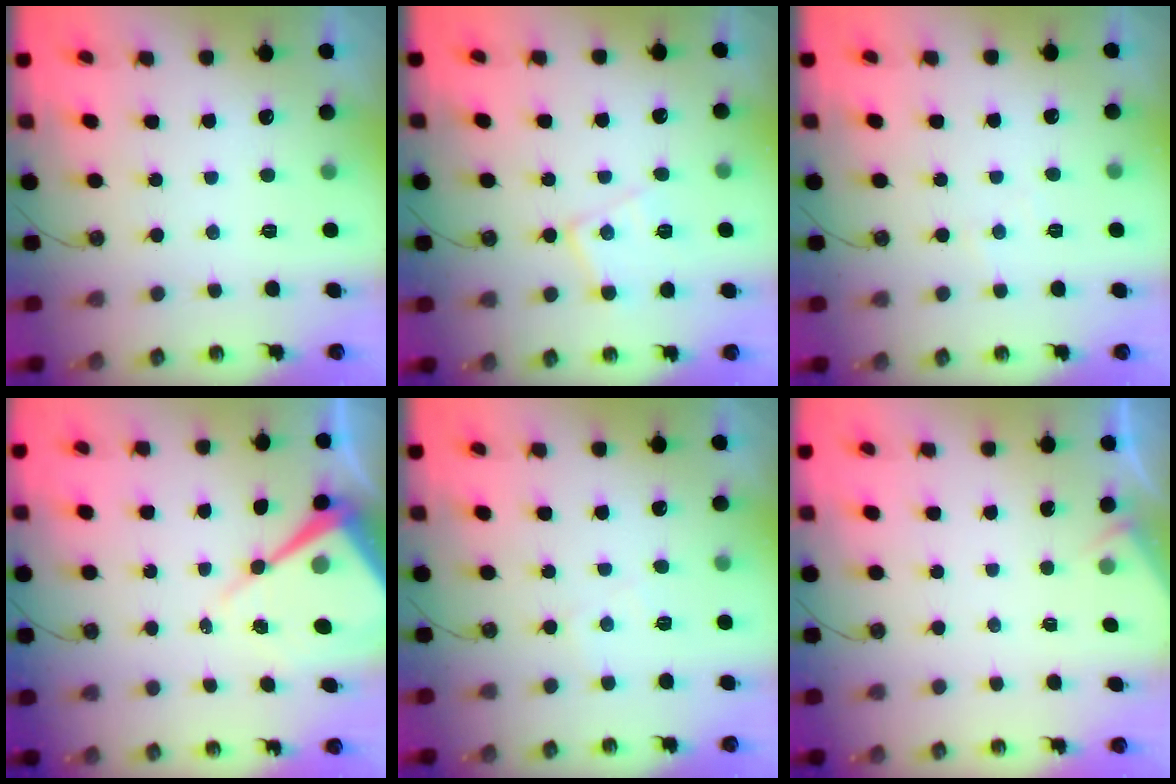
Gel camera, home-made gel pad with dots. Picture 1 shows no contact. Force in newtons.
{"total": 10.3, "press": 10.3, "slide": 0.6}
{"total": 2.7, "press": 2.6, "slide": 0.5}
{"total": 11.6, "press": 11.5, "slide": 0.8}
{"total": 4.4, "press": 4.3, "slide": 0.8}
{"total": 2.5, "press": 2.5, "slide": 0.4}